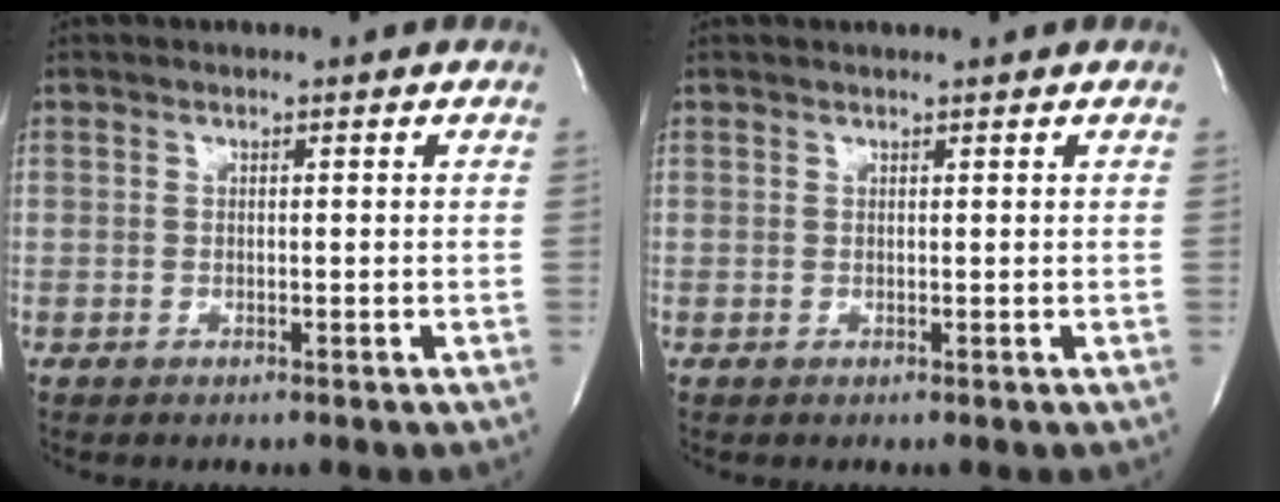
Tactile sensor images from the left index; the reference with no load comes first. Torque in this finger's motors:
{"motor_torque": [0.14, -0.08, 0.00, 0.01]}